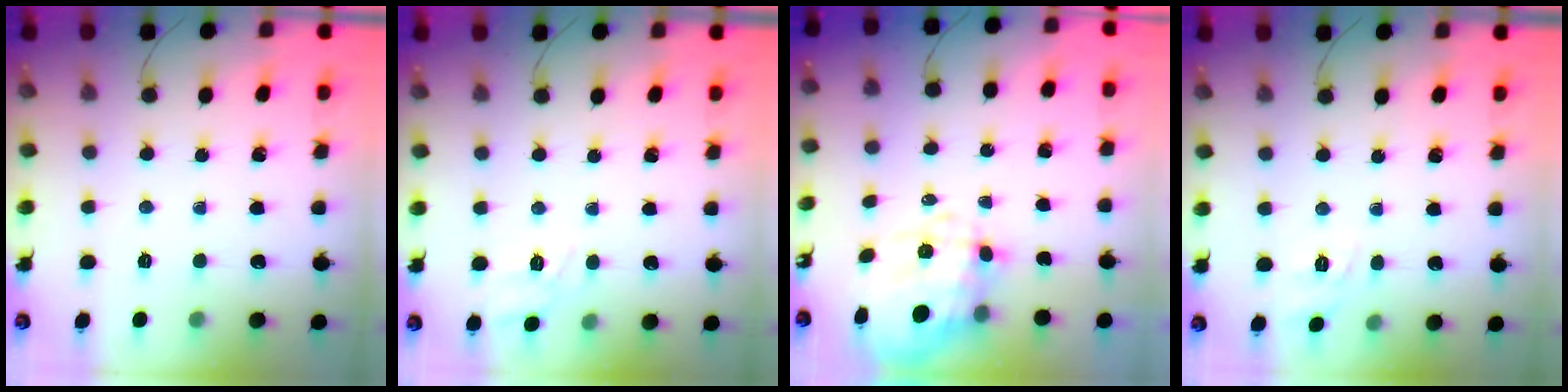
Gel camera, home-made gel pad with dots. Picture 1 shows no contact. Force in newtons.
{"total": 9.3, "press": 9.2, "slide": 1.4}
{"total": 11.9, "press": 11.7, "slide": 2.3}
{"total": 1.9, "press": 0.5, "slide": 1.8}